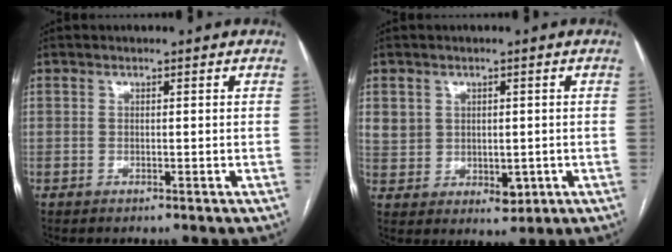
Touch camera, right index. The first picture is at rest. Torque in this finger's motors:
{"motor_torque": [-0.07, -0.01, 0.07, 0.04]}